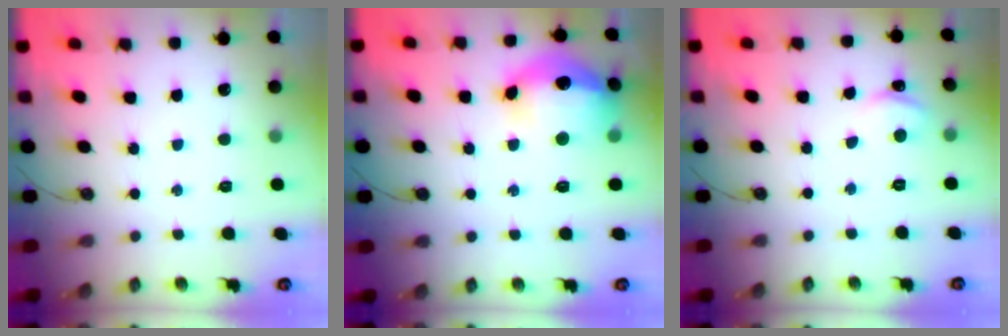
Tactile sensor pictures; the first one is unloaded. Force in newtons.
{"total": 17.1, "press": 17.0, "slide": 1.5}
{"total": 3.0, "press": 3.0, "slide": 0.4}